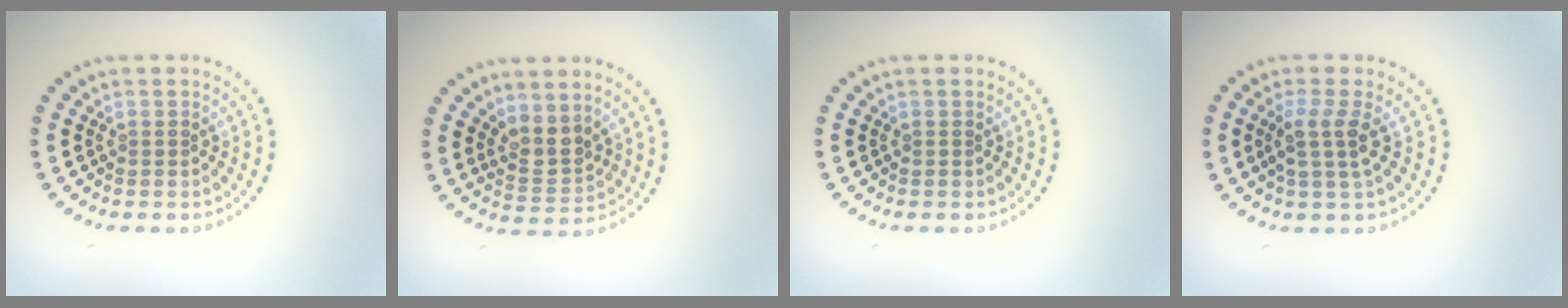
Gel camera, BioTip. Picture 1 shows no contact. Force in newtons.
{"total": 2.5, "press": 2.0, "slide": 1.5}
{"total": 0.0}
{"total": 2.5, "press": 2.0, "slide": 1.5}